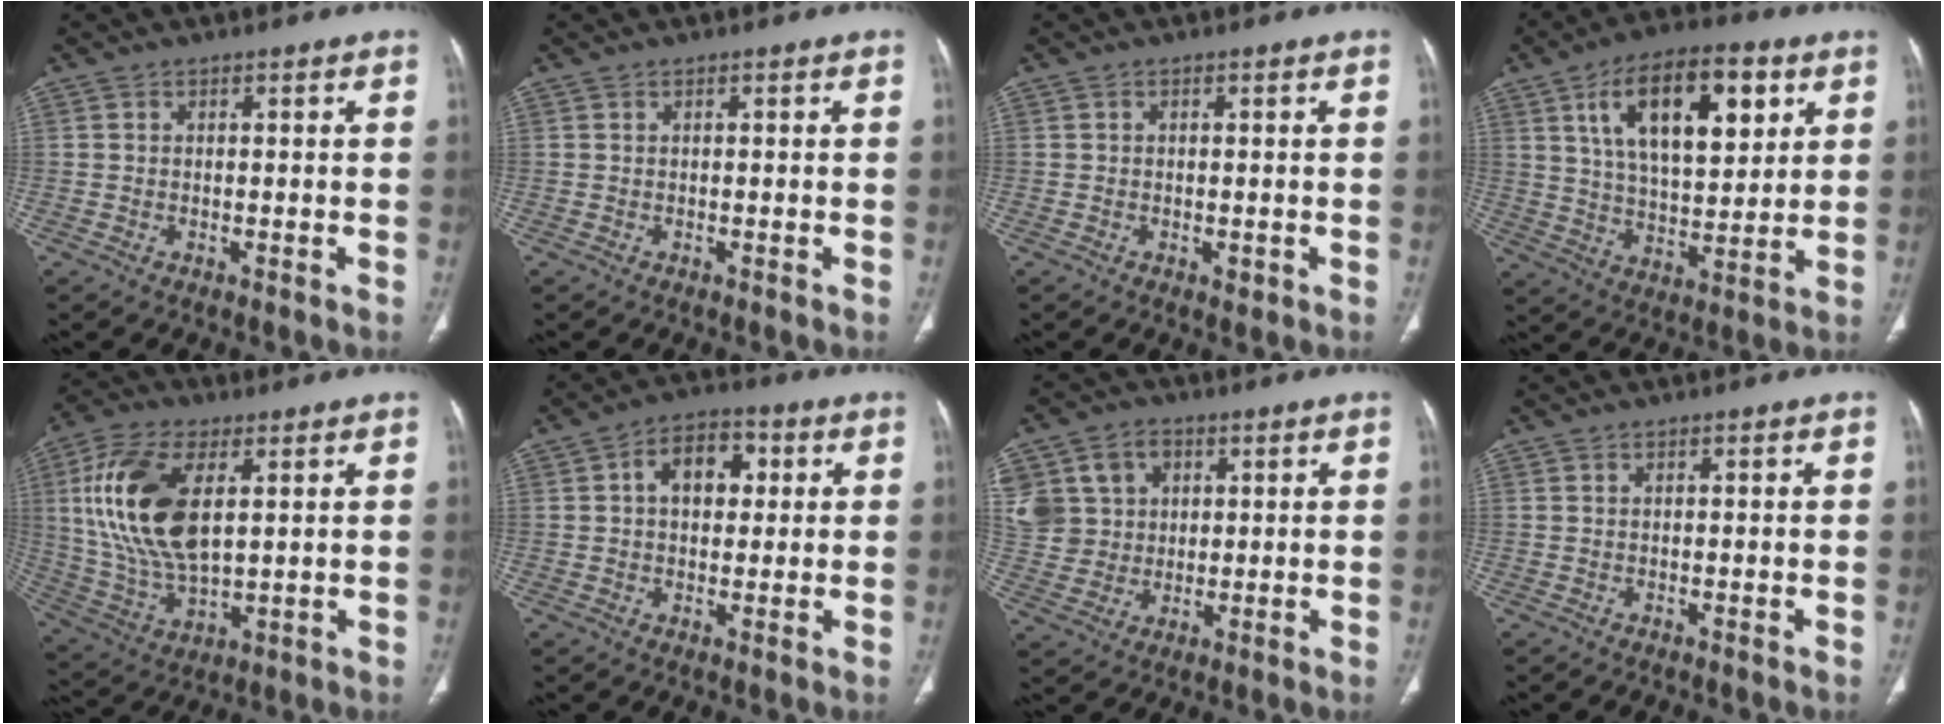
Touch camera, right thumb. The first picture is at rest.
{"total": 0.0}
{"total": 1.2, "force": [-0.3, 0.8, 0.9], "torque": [-0.009, -0.002, -0.002]}
{"total": 19.5, "force": [7.8, 9.2, 15.4], "torque": [-0.216, -0.021, 0.131]}
{"total": 19.1, "force": [4.6, 9.8, 15.8], "torque": [-0.319, -0.010, 0.091]}
{"total": 8.9, "force": [2.0, 5.9, 6.4], "torque": [-0.075, 0.014, 0.026]}
{"total": 15.0, "force": [4.5, 12.9, 6.1], "torque": [-0.120, 0.017, 0.098]}
{"total": 0.0}